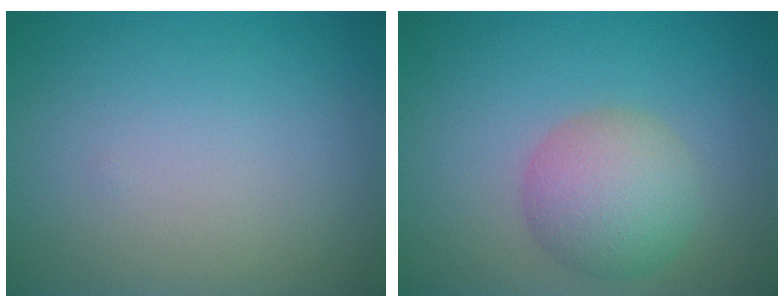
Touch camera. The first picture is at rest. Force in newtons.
{"total": 4.7, "press": 4.7, "slide": 0.1}